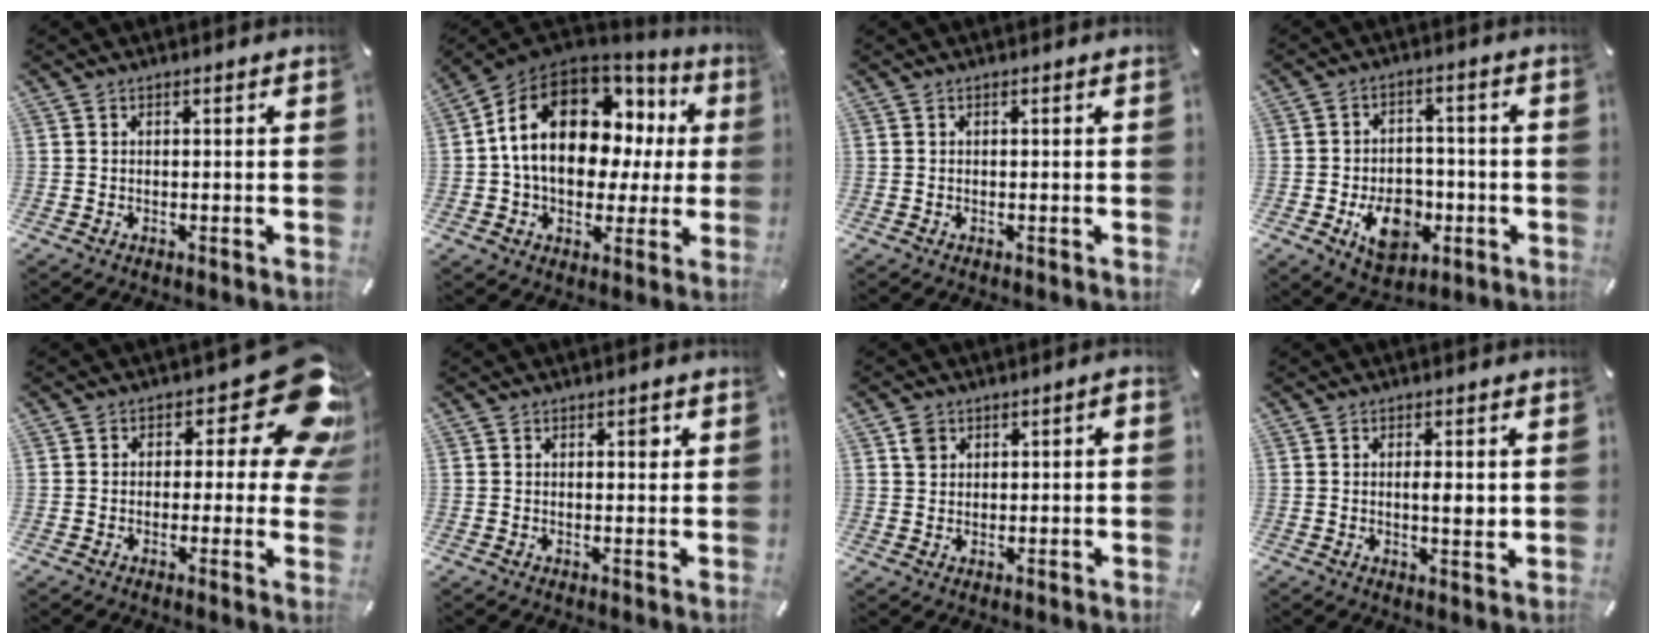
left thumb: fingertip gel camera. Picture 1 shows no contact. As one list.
[{"total": 19.6, "force": [4.3, 13.5, 13.6], "torque": [-0.236, -0.015, 0.071]}, {"total": 0.0}, {"total": 11.1, "force": [-3.6, 7.9, 6.9], "torque": [-0.101, 0.014, -0.055]}, {"total": 16.6, "force": [6.4, 7.7, 13.2], "torque": [-0.162, -0.039, 0.107]}, {"total": 1.4, "force": [0.6, 0.8, 1.0], "torque": [-0.006, -0.001, 0.006]}, {"total": 2.7, "force": [0.8, 2.4, 1.1], "torque": [-0.009, 0.000, 0.010]}, {"total": 3.7, "force": [0.5, 1.3, 3.4], "torque": [-0.053, -0.005, 0.003]}]